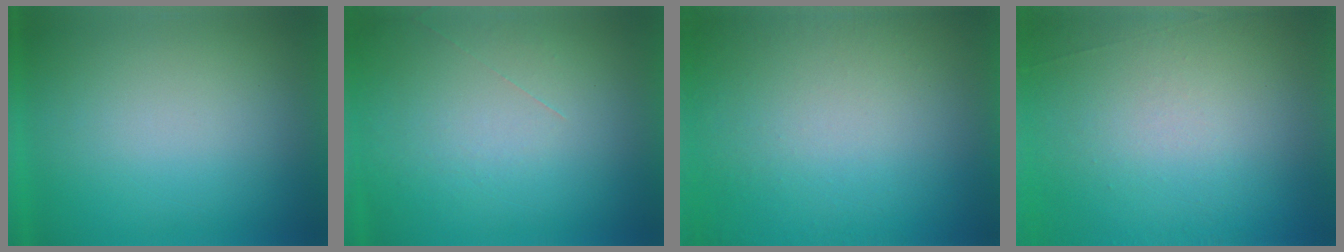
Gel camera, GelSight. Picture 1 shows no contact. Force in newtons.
{"total": 1.2}
{"total": 1.2}
{"total": 6.8}